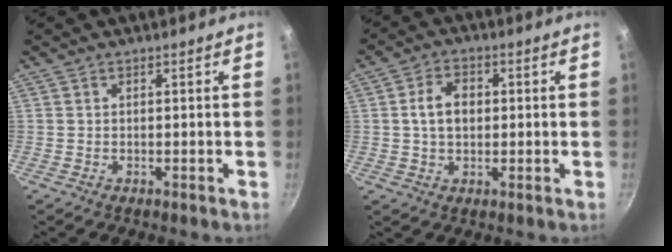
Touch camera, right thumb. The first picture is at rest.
{"total": 6.5, "force": [0.6, 4.5, 4.6], "torque": [-0.066, 0.011, 0.007]}